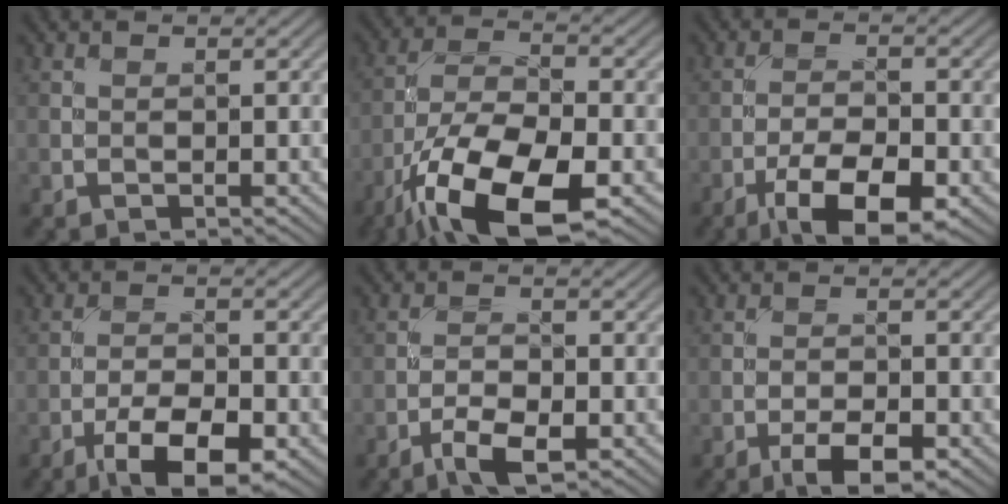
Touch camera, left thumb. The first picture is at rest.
{"total": 14.9, "force": [-8.0, 5.8, 11.1], "torque": [-0.219, -0.019, -0.157]}
{"total": 9.4, "force": [-5.1, 3.4, 7.1], "torque": [-0.123, -0.005, -0.091]}
{"total": 8.4, "force": [-4.6, 3.0, 6.3], "torque": [-0.108, -0.003, -0.081]}
{"total": 4.3, "force": [-2.5, 1.4, 3.2], "torque": [-0.060, 0.001, -0.048]}
{"total": 5.0, "force": [-2.9, 1.7, 3.7], "torque": [-0.063, 0.003, -0.049]}